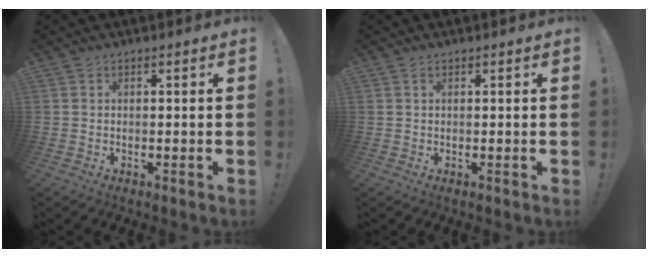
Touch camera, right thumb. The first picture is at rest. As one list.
[{"total": 0.5, "force": [0.2, 0.0, 0.5], "torque": [-0.015, 0.003, 0.005]}]